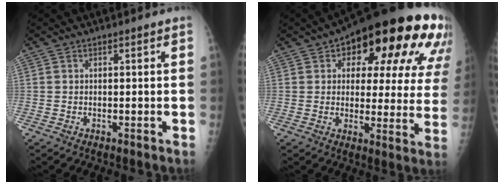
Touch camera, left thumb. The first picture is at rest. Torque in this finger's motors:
{"motor_torque": [0.62, 0.81, 1.85, -0.92, 0.13]}